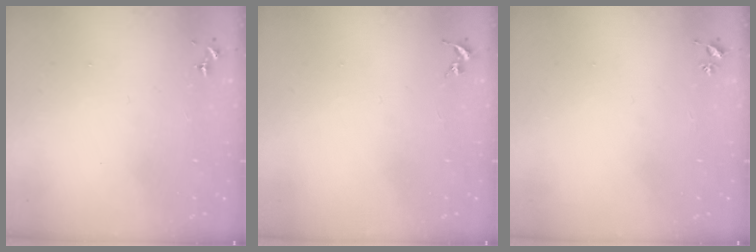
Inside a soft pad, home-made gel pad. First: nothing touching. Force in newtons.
{"total": 0.0}
{"total": 2.6, "press": 2.6, "slide": 0.3}